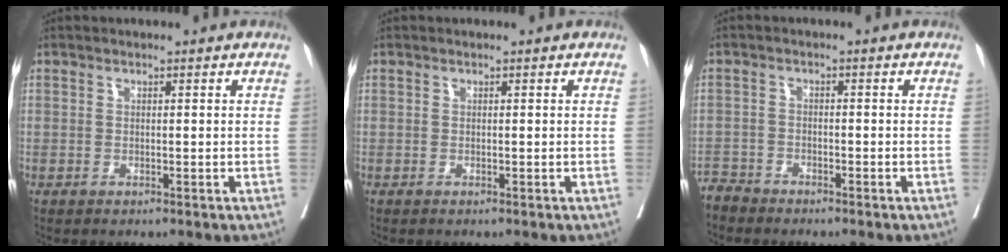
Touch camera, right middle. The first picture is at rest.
{"total": 0.0}
{"total": 2.6, "force": [-2.5, 0.4, -0.8], "torque": [0.020, -0.006, -0.050]}